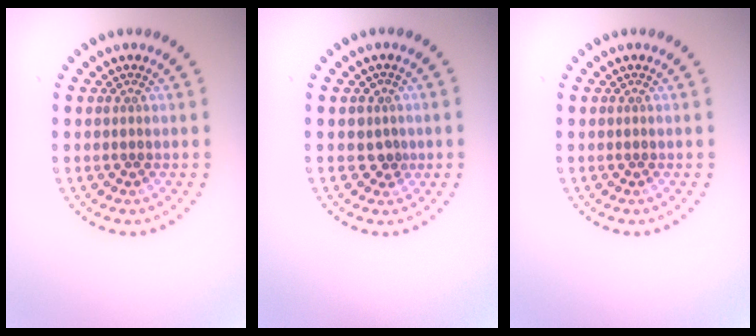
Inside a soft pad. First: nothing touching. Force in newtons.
{"total": 1.3, "press": 1.0, "slide": 0.8}
{"total": 0.0}